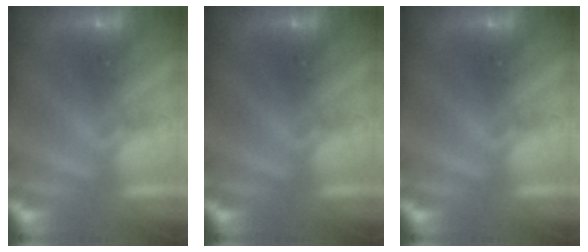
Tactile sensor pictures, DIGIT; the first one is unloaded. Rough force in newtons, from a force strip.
{"total": 0.0}
{"total": 0.0}